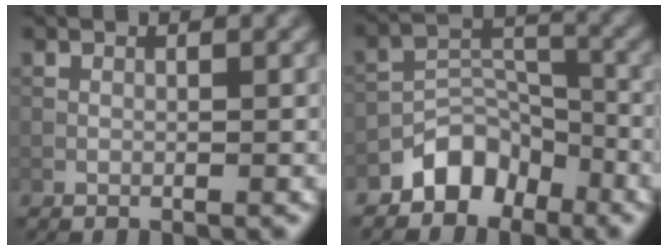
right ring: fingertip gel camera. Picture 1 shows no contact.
{"total": 4.7, "force": [-3.5, 2.8, 1.4], "torque": [-0.007, 0.008, -0.065]}